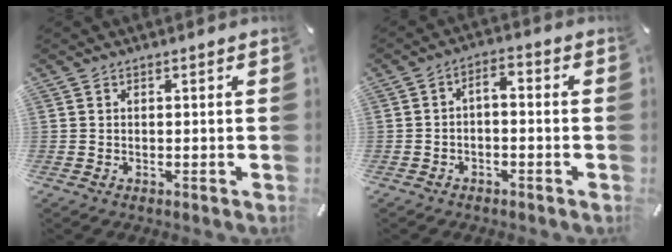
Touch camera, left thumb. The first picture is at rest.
{"total": 3.4, "force": [-2.2, 1.5, 2.2], "torque": [-0.036, 0.019, -0.043]}